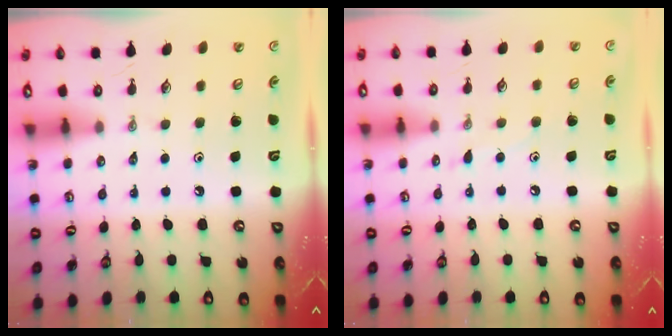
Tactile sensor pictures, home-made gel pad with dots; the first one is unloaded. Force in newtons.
{"total": 5.4, "press": 5.4, "slide": 0.5}